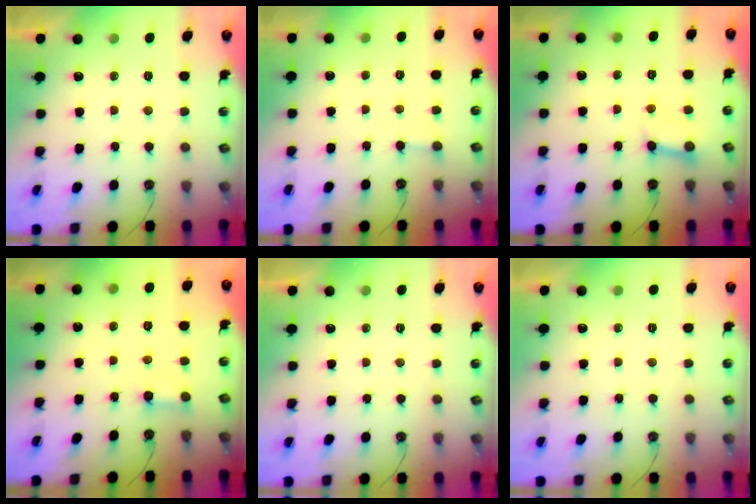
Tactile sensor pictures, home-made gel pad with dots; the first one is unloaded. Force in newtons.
{"total": 1.7, "press": 1.7, "slide": 0.1}
{"total": 4.8, "press": 4.7, "slide": 0.8}
{"total": 2.4, "press": 2.4, "slide": 0.1}
{"total": 0.0}
{"total": 0.0}